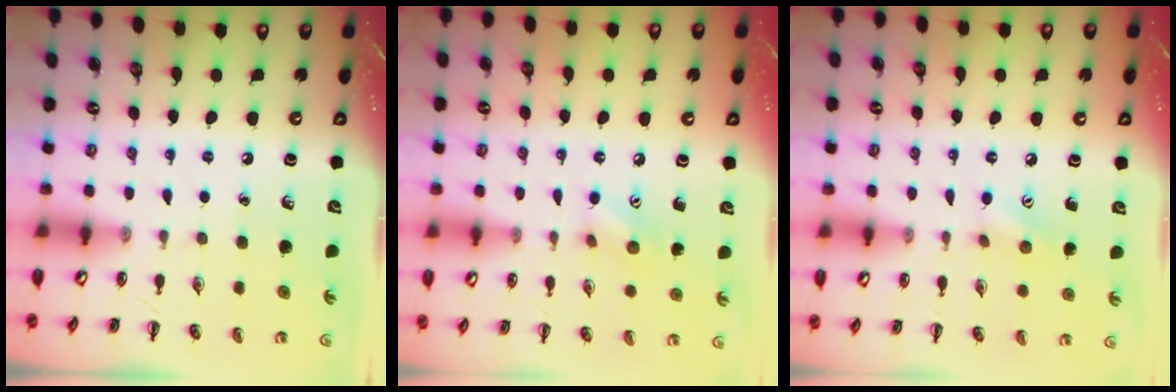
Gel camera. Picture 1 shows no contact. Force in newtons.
{"total": 7.2, "press": 7.2, "slide": 0.8}
{"total": 7.6, "press": 7.4, "slide": 1.8}